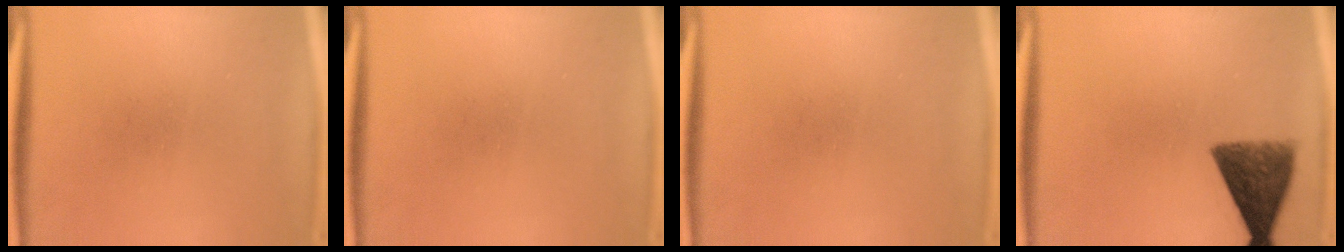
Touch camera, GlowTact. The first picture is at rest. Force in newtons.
{"total": 0.0}
{"total": 0.0}
{"total": 8.7}